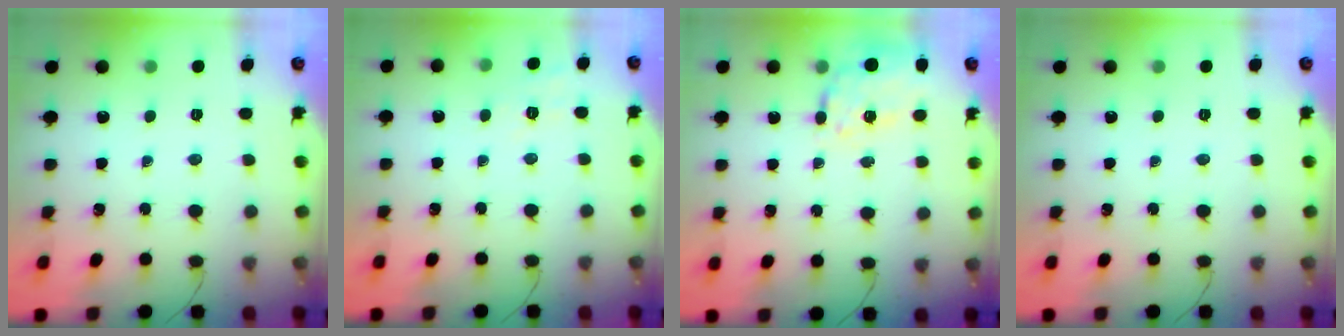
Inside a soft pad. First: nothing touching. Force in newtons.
{"total": 2.4, "press": 1.2, "slide": 2.1}
{"total": 18.3, "press": 17.9, "slide": 4.1}
{"total": 0.0}